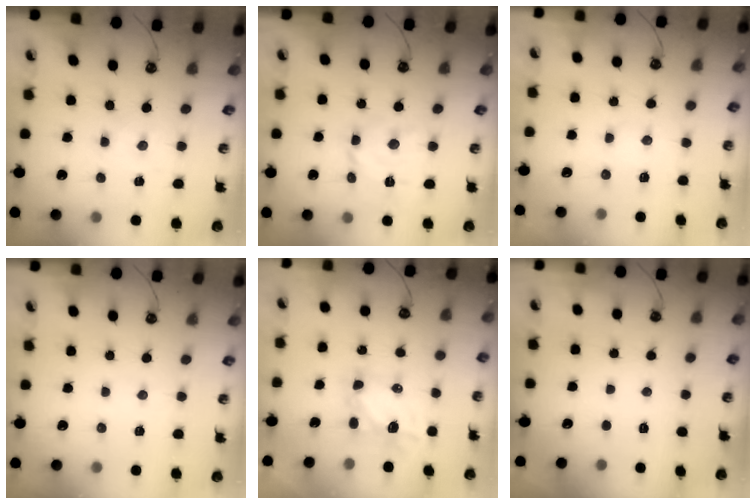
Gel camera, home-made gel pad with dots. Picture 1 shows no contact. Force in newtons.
{"total": 8.7, "press": 8.7, "slide": 0.5}
{"total": 6.5, "press": 6.4, "slide": 0.9}
{"total": 1.8, "press": 1.7, "slide": 0.2}
{"total": 5.6, "press": 5.6, "slide": 0.1}
{"total": 0.0}